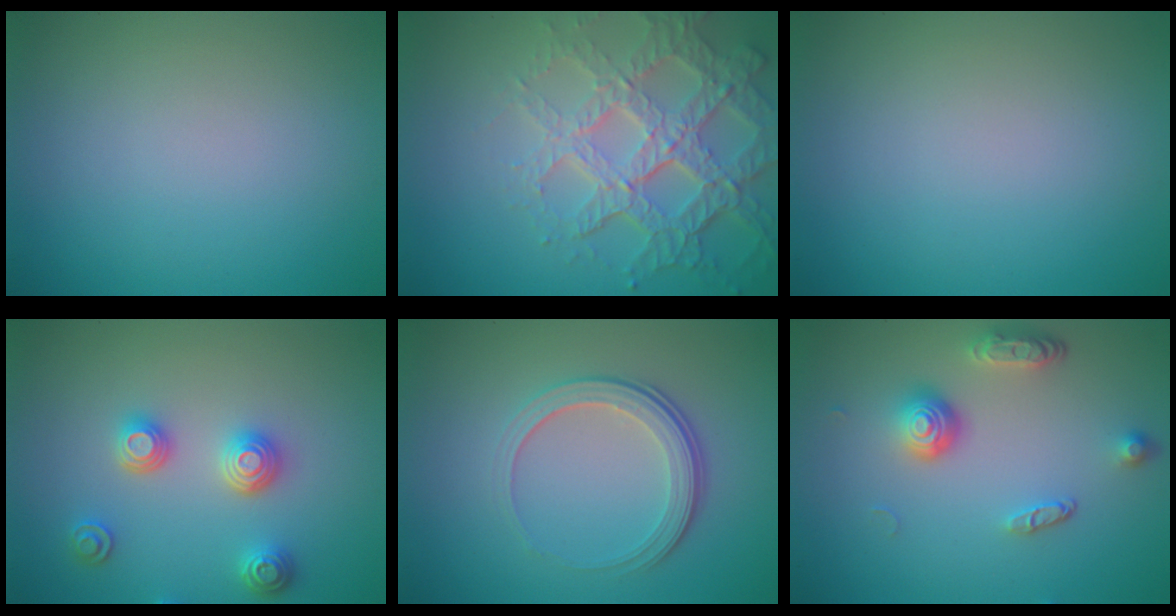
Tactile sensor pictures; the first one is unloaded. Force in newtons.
{"total": 7.4, "press": 5.2, "slide": 5.2}
{"total": 0.0}
{"total": 3.2, "press": 3.0, "slide": 1.0}
{"total": 3.8, "press": 2.6, "slide": 2.8}
{"total": 3.9, "press": 2.9, "slide": 2.7}